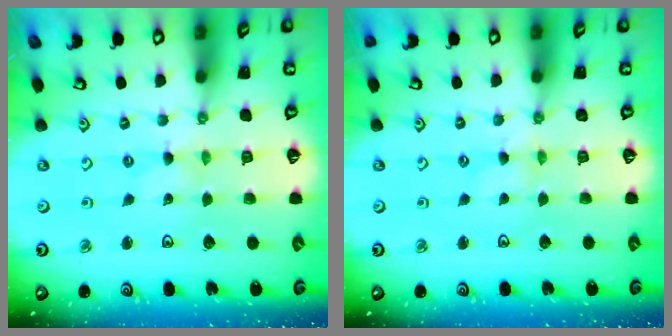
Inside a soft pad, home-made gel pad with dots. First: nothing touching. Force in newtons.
{"total": 0.0}